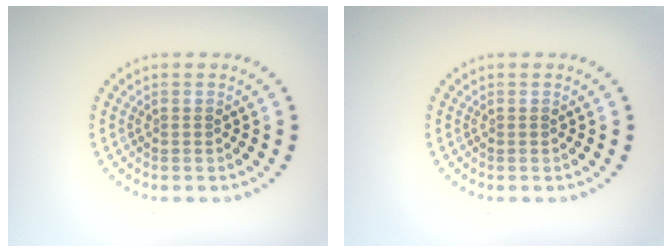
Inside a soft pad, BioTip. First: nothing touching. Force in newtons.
{"total": 0.0}